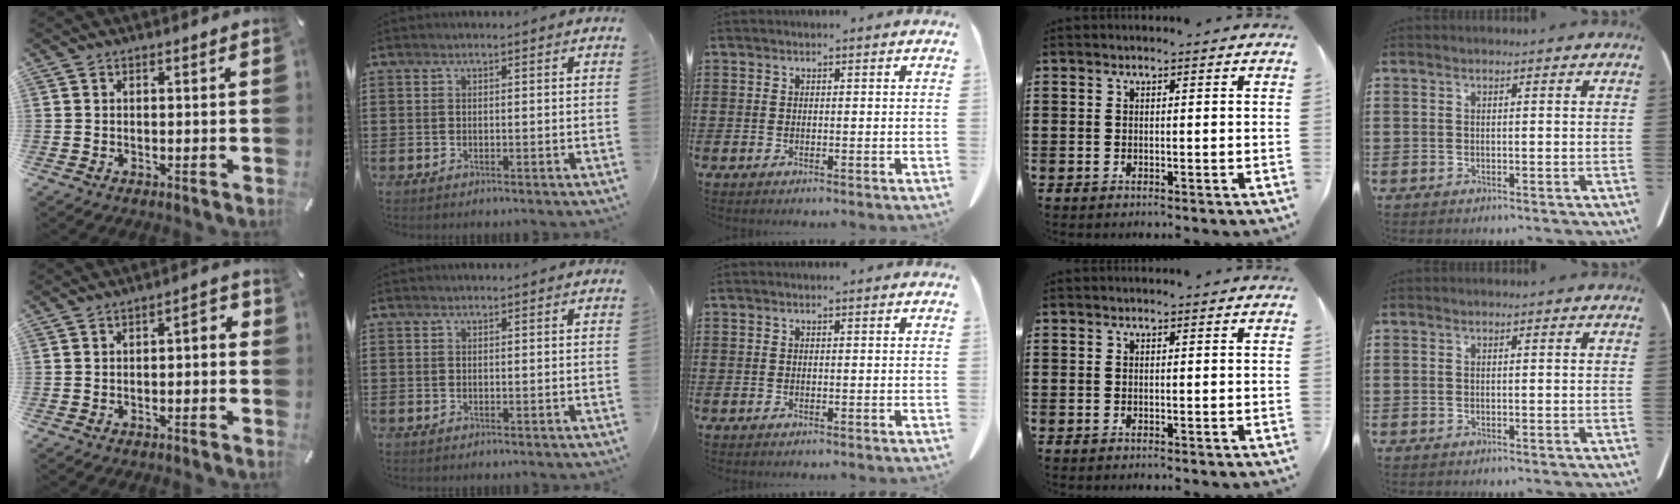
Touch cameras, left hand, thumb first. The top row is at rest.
{"thumb": {"total": 3.7, "force": [-2.0, 1.7, 2.5], "torque": [-0.042, 0.019, -0.040]}}